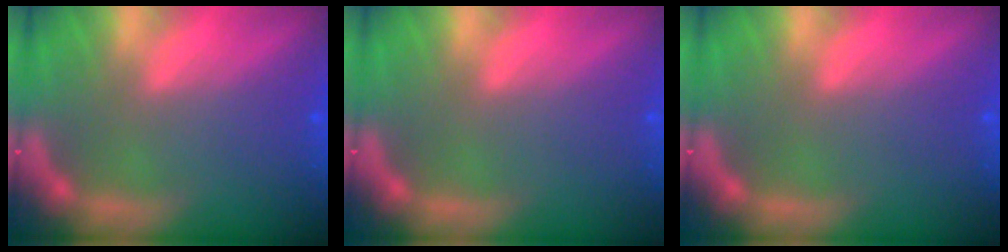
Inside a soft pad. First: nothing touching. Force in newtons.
{"total": 0.0}
{"total": 0.0}